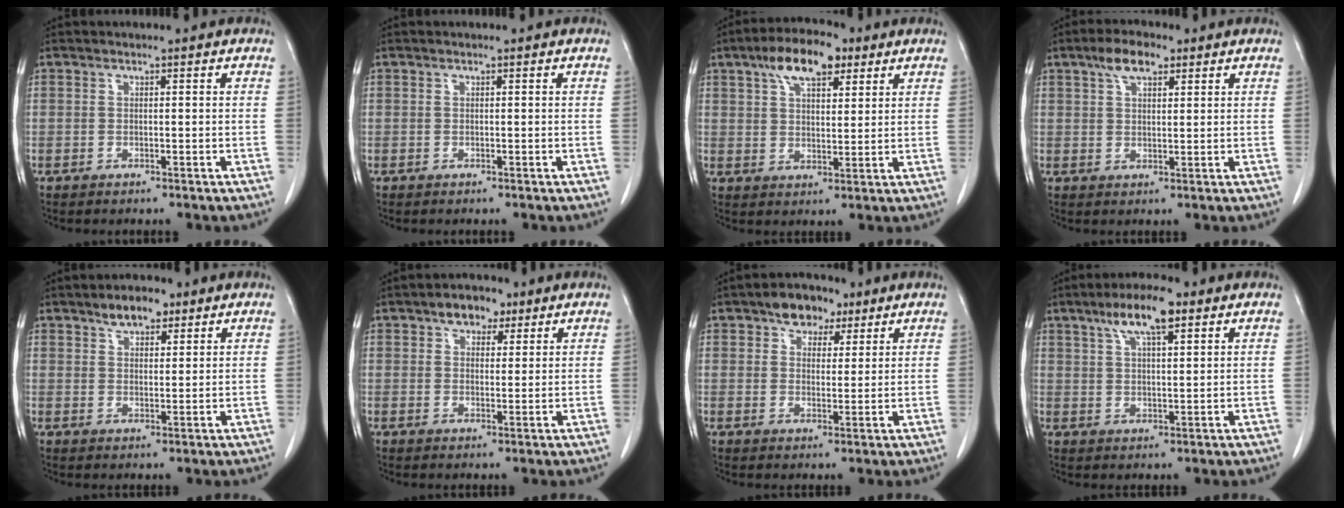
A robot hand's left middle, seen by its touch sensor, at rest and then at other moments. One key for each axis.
{"total": 0.0}
{"total": 9.1, "fx": 5.3, "fy": 3.7, "fz": 6.4, "tx": -0.117, "ty": 0.020, "tz": 0.091}
{"total": 5.0, "fx": 3.0, "fy": 2.0, "fz": 3.5, "tx": -0.071, "ty": 0.013, "tz": 0.056}
{"total": 4.6, "fx": 3.1, "fy": 2.1, "fz": 2.6, "tx": -0.045, "ty": 0.008, "tz": 0.054}
{"total": 4.5, "fx": 2.7, "fy": 2.8, "fz": 2.3, "tx": -0.035, "ty": 0.014, "tz": 0.044}
{"total": 6.0, "fx": 3.7, "fy": 3.8, "fz": 2.8, "tx": -0.039, "ty": 0.015, "tz": 0.060}
{"total": 7.8, "fx": 4.6, "fy": 1.7, "fz": 6.0, "tx": -0.117, "ty": 0.013, "tz": 0.080}